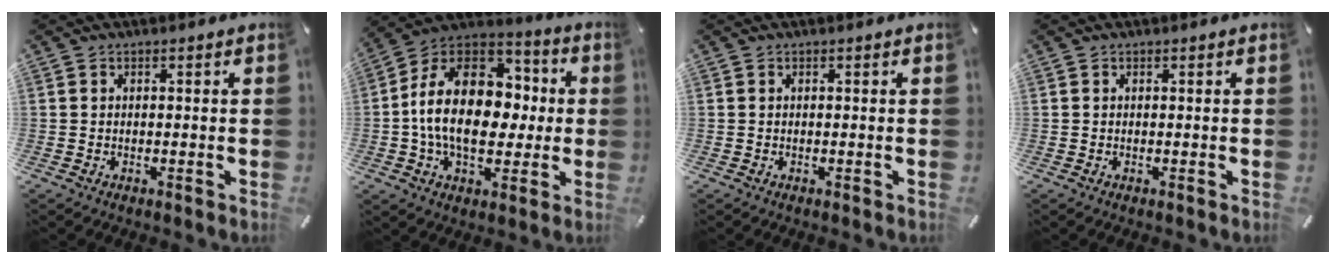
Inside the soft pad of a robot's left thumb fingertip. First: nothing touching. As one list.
[{"total": 21.1, "force": [-0.7, 15.0, 14.9], "torque": [-0.264, 0.010, -0.007]}, {"total": 0.0}, {"total": 0.0}]